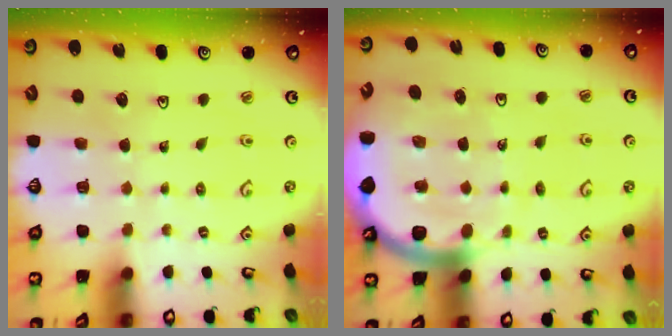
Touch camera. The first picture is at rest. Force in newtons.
{"total": 11.7, "press": 11.6, "slide": 1.4}